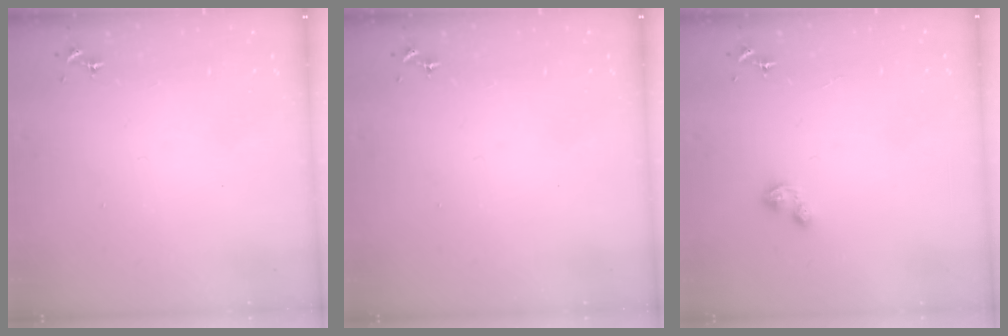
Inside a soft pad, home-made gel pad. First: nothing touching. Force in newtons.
{"total": 0.0}
{"total": 2.8, "press": 2.8, "slide": 0.5}